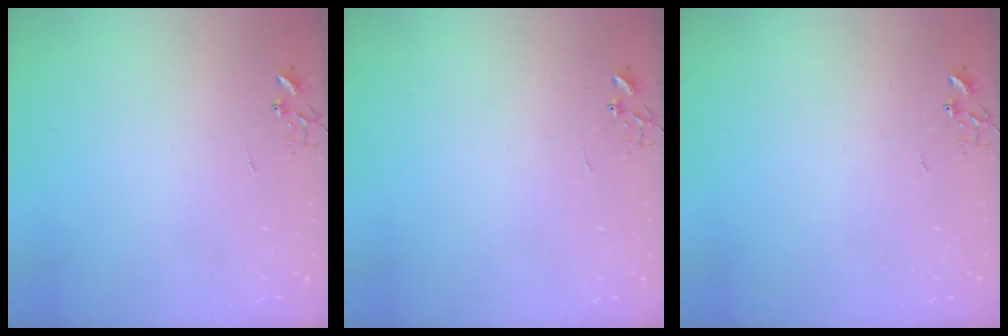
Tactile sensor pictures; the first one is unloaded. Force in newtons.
{"total": 0.0}
{"total": 0.0}